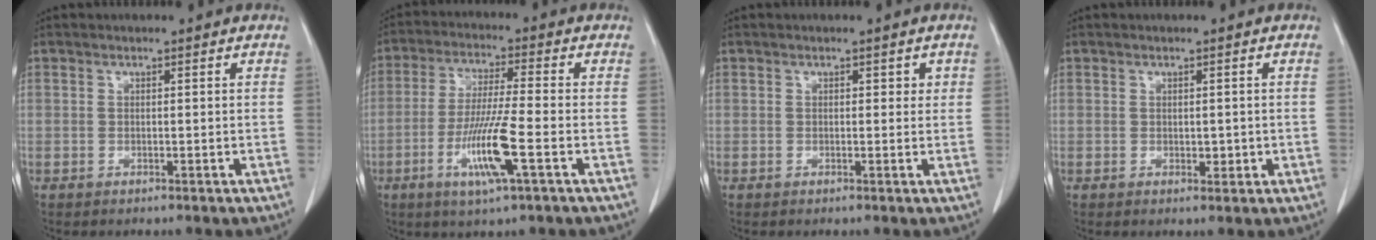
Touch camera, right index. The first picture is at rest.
{"total": 10.2, "force": [-3.6, 0.0, 9.5], "torque": [-0.185, -0.016, -0.071]}
{"total": 1.4, "force": [0.5, 0.9, 0.9], "torque": [-0.007, 0.004, 0.004]}
{"total": 1.6, "force": [-0.2, 1.0, 1.2], "torque": [-0.016, 0.000, 0.004]}